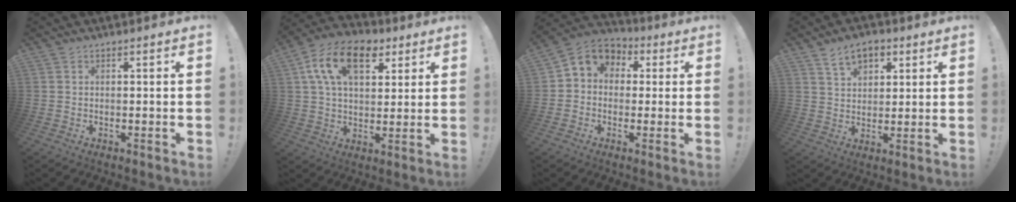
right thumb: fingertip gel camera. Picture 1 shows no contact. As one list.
[{"total": 16.9, "force": [7.1, 10.4, 11.3], "torque": [-0.178, -0.014, 0.128]}, {"total": 6.6, "force": [0.8, 6.1, 2.4], "torque": [-0.029, -0.001, 0.021]}, {"total": 8.1, "force": [4.6, 5.1, 4.2], "torque": [-0.063, -0.012, 0.086]}]